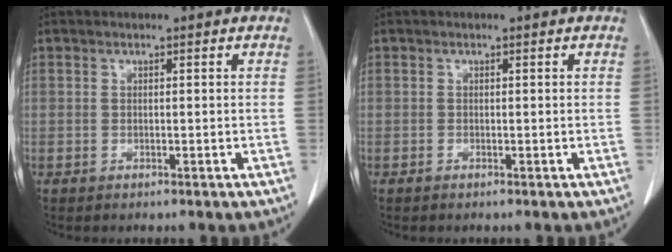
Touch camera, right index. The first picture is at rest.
{"total": 0.0}